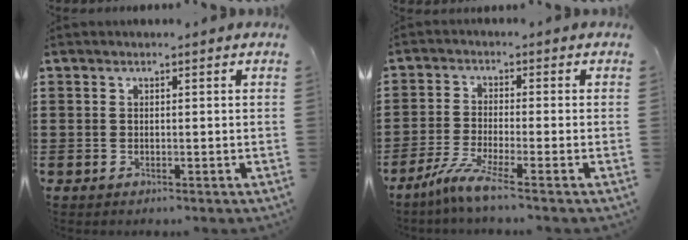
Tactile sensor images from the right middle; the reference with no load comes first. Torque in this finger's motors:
{"motor_torque": [2.14, 0.00, 0.30, 0.06]}